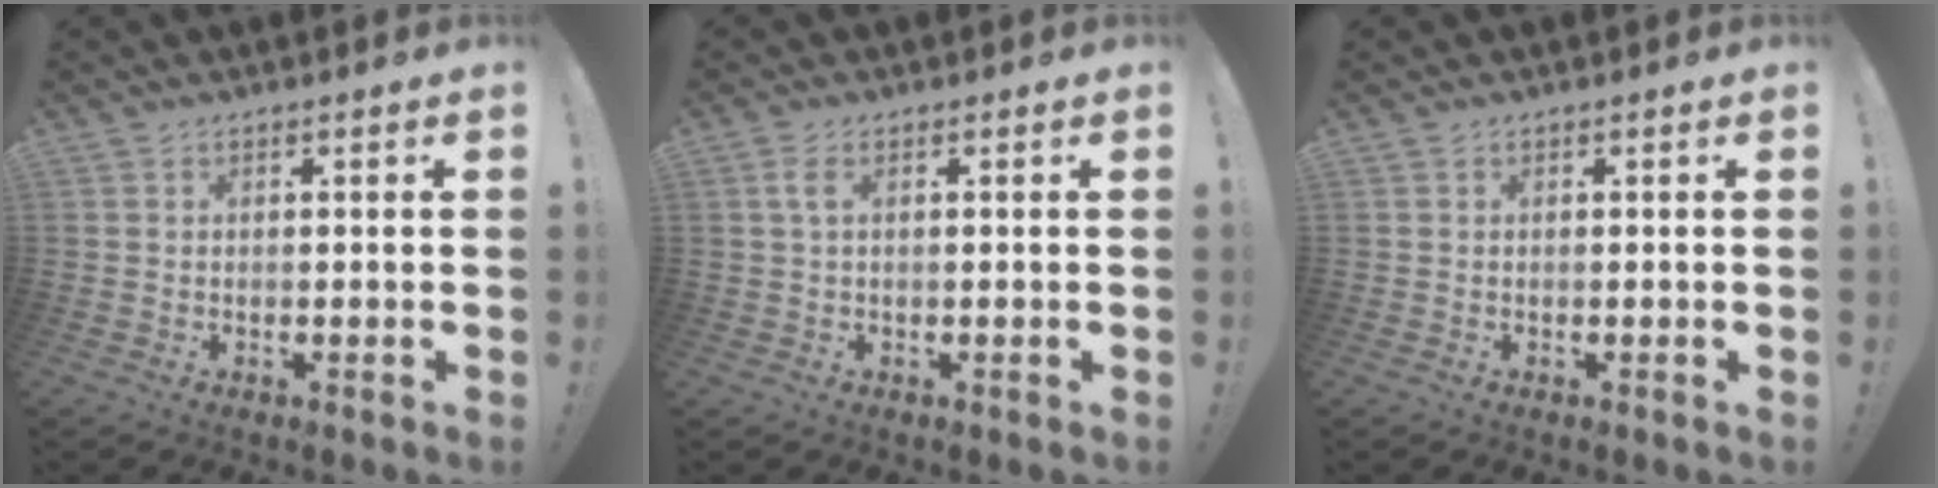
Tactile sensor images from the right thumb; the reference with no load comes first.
{"total": 2.4, "force": [0.7, 0.8, 2.2], "torque": [-0.037, 0.002, 0.010]}
{"total": 0.0}